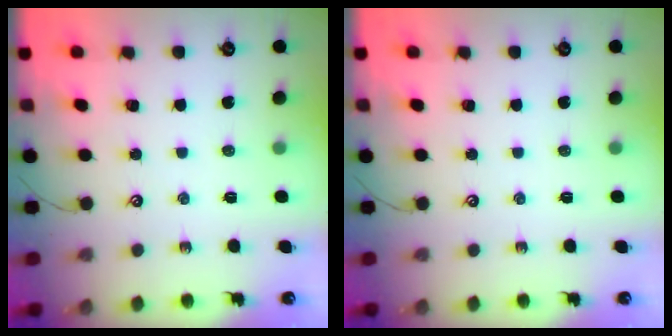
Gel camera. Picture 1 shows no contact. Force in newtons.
{"total": 0.0}